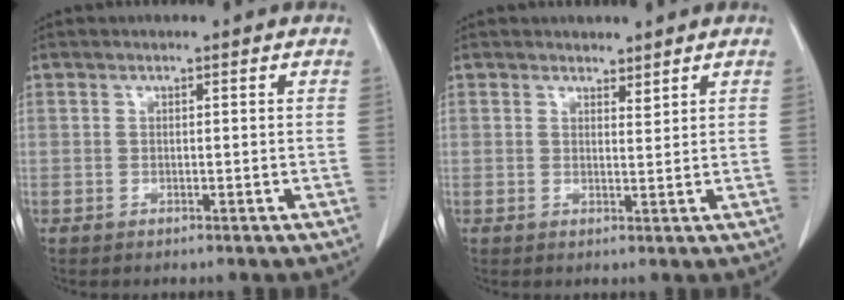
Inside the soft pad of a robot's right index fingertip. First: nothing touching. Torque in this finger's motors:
{"motor_torque": [-0.22, 0.04, 0.00, 0.00]}